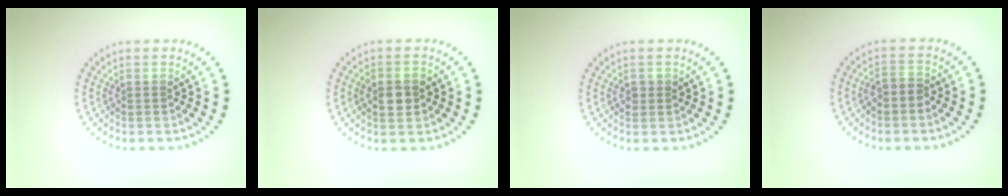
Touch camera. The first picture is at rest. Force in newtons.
{"total": 2.5, "press": 2.5, "slide": 0.3}
{"total": 0.9, "press": 0.9, "slide": 0.1}
{"total": 1.6, "press": 1.3, "slide": 1.0}